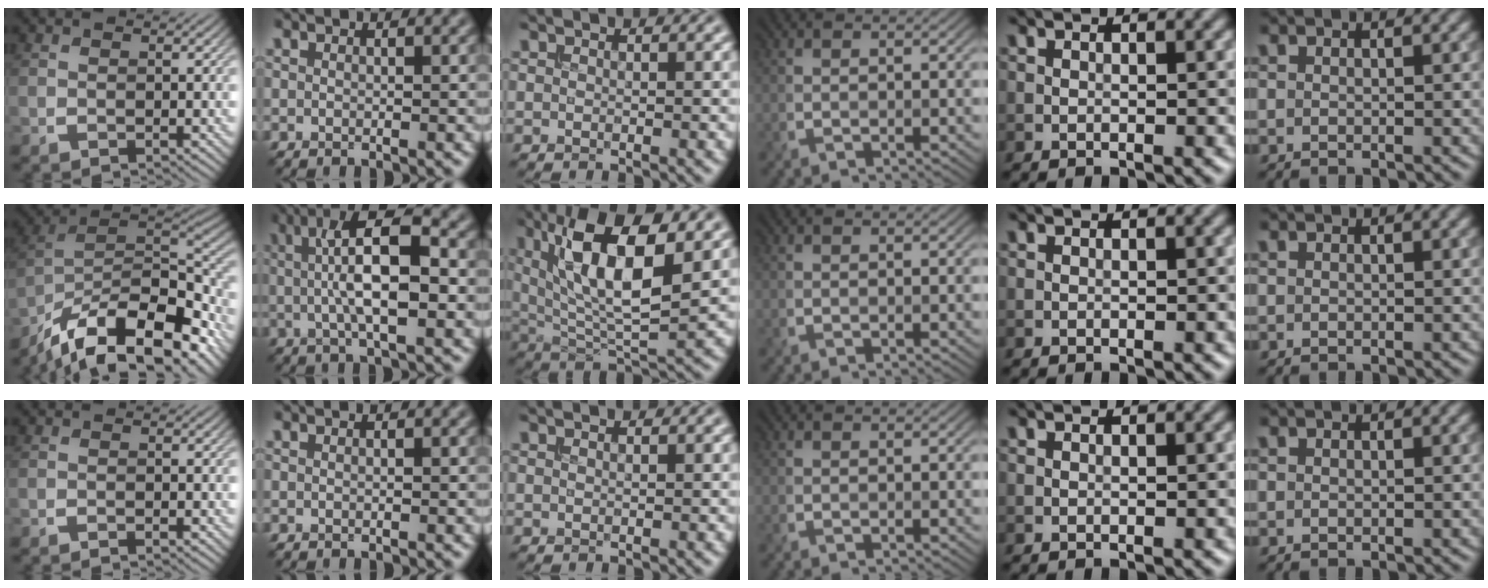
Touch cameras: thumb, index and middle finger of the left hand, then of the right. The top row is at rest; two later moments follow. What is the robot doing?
{"motion": "insert", "object": "bucket"}